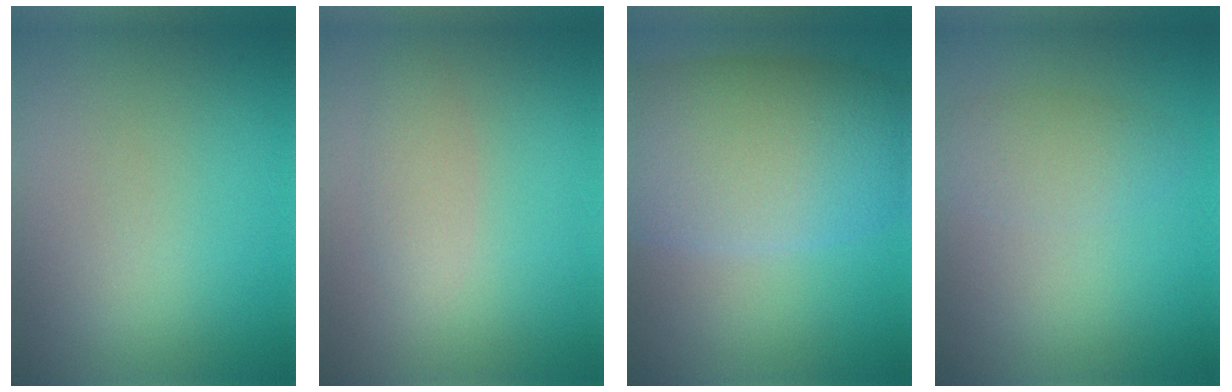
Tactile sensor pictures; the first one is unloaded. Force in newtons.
{"total": 1.7, "press": 1.7, "slide": 0.1}
{"total": 11.5, "press": 11.5, "slide": 0.6}
{"total": 2.5, "press": 2.5, "slide": 0.1}